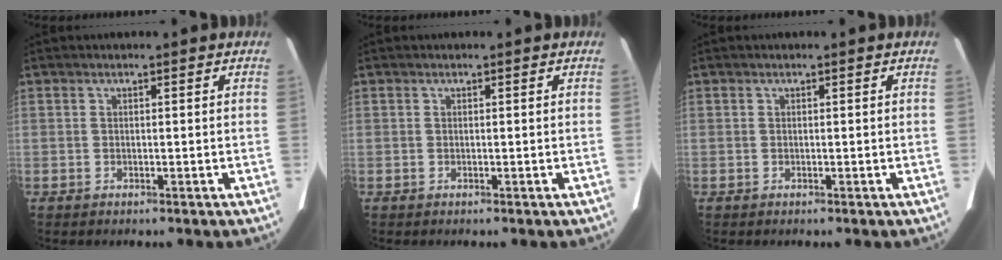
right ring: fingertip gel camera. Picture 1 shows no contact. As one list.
[{"total": 0.0}, {"total": 0.0}]